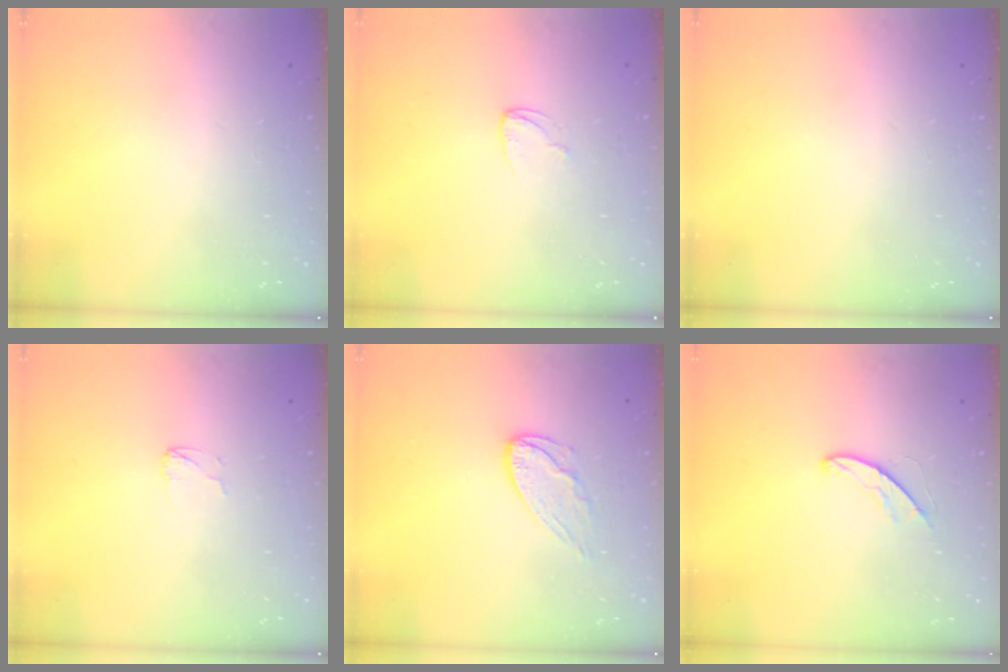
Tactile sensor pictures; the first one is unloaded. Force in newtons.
{"total": 3.9, "press": 3.9, "slide": 0.4}
{"total": 0.0}
{"total": 2.9, "press": 2.8, "slide": 0.3}
{"total": 7.3, "press": 7.3, "slide": 0.3}
{"total": 4.6, "press": 4.6, "slide": 0.3}